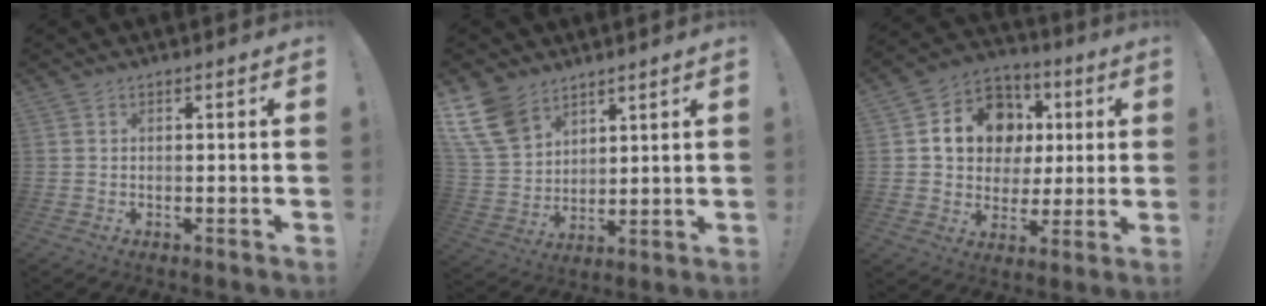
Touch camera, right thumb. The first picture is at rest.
{"total": 14.0, "force": [8.9, 9.0, 5.9], "torque": [-0.119, -0.048, 0.178]}
{"total": 16.0, "force": [4.3, 13.3, 7.8], "torque": [-0.114, -0.003, 0.099]}